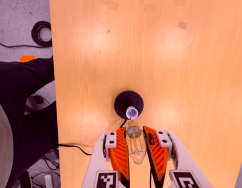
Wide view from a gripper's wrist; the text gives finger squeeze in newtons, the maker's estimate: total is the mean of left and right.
{"total": 24.0, "left": 26.1, "right": 21.9}